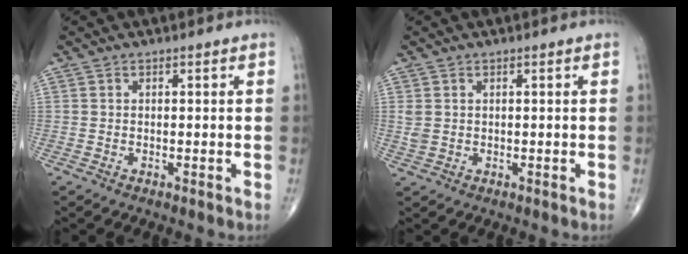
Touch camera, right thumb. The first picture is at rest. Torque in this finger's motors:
{"motor_torque": [0.06, -0.01, 0.26, 0.30, 0.02]}